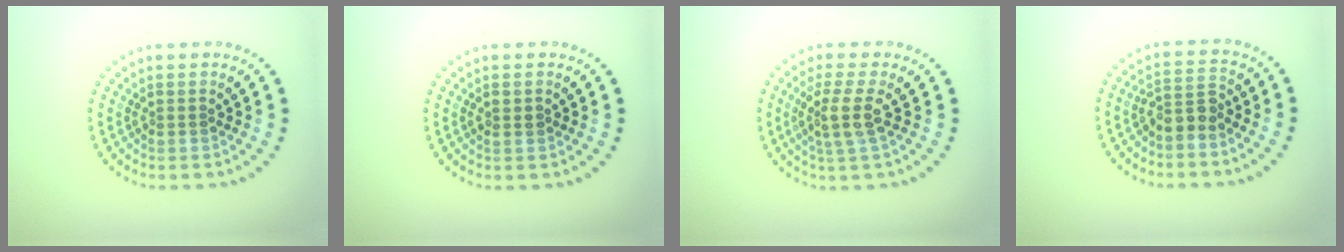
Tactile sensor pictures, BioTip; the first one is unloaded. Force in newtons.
{"total": 0.9, "press": 0.9, "slide": 0.1}
{"total": 2.9, "press": 2.3, "slide": 1.7}
{"total": 2.3, "press": 1.9, "slide": 1.3}